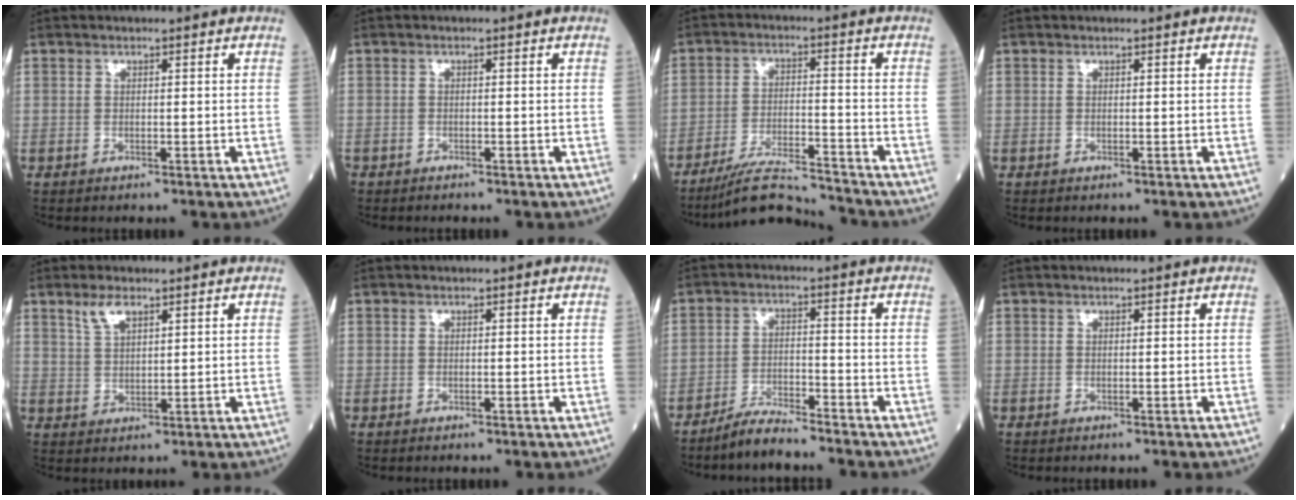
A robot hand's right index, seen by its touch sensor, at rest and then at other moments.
{"total": 1.1, "force": [-1.0, 0.4, 0.3], "torque": [-0.010, -0.001, -0.018]}
{"total": 9.0, "force": [-8.7, -0.2, 2.3], "torque": [-0.042, -0.005, -0.158]}
{"total": 0.0}
{"total": 3.7, "force": [2.6, 1.3, 2.4], "torque": [-0.052, 0.004, 0.054]}
{"total": 0.0}
{"total": 5.2, "force": [-4.8, 0.3, 1.9], "torque": [-0.033, -0.014, -0.094]}
{"total": 0.0}